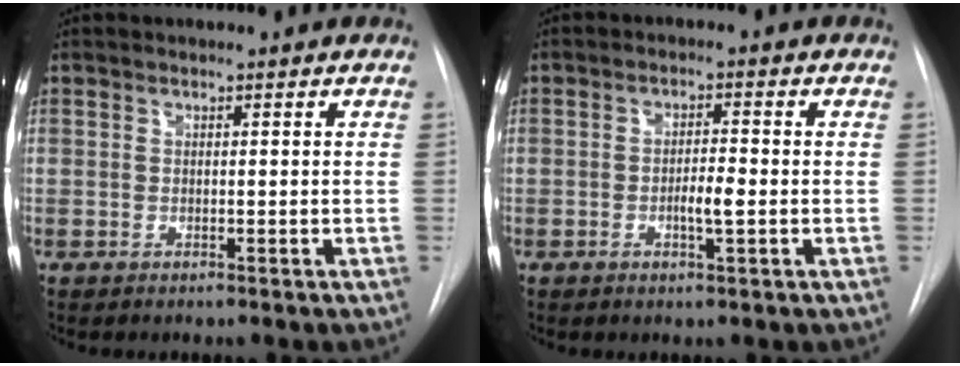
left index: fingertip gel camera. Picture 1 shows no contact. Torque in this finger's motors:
{"motor_torque": [0.30, 0.38, 0.07, 0.02]}